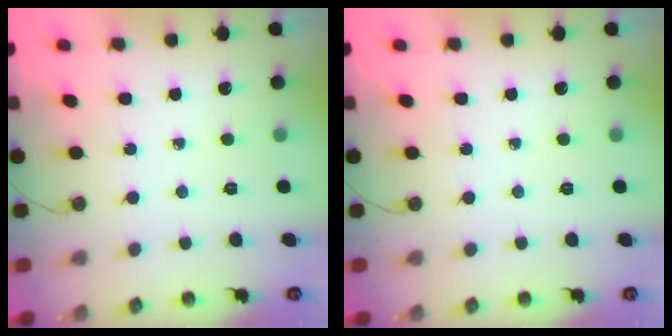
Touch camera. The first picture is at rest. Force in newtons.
{"total": 0.0}